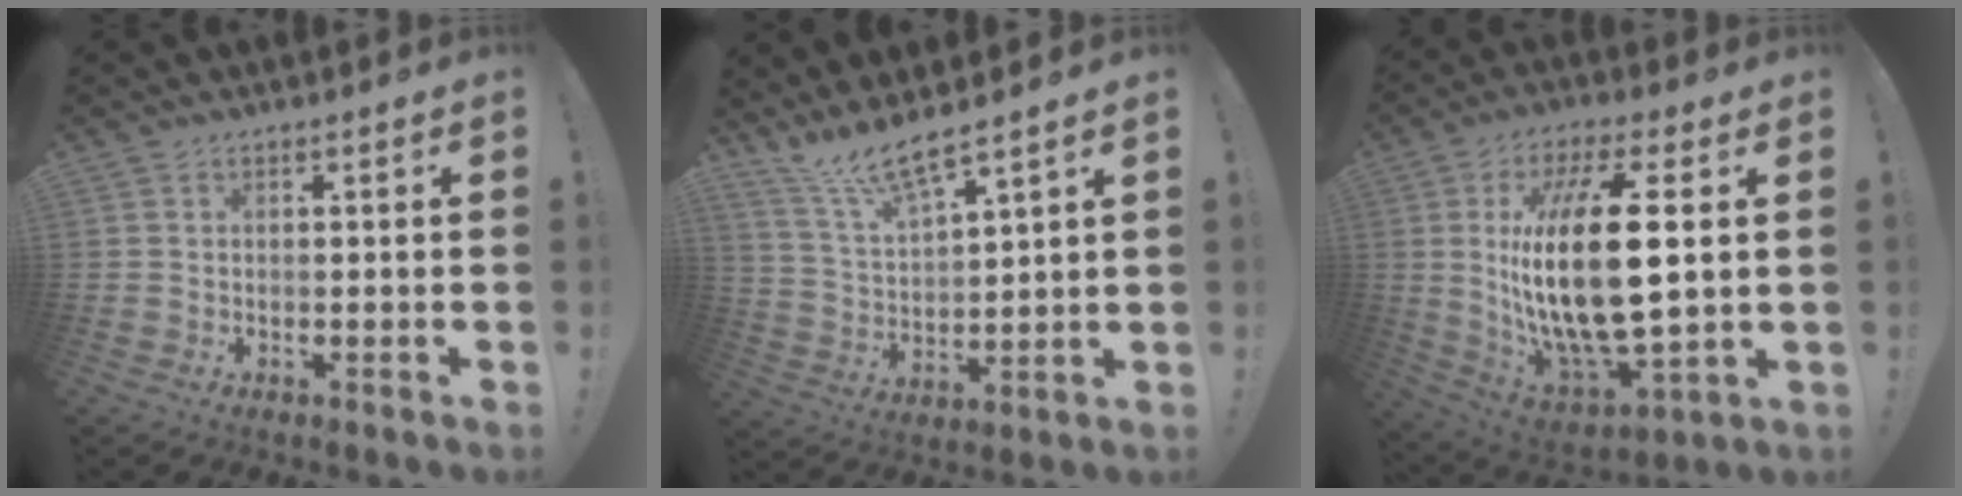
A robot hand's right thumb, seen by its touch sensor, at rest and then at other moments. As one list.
[{"total": 10.2, "force": [9.2, 0.7, 4.3], "torque": [-0.106, -0.059, 0.166]}, {"total": 24.7, "force": [2.7, 9.3, 22.7], "torque": [-0.466, -0.016, 0.038]}]